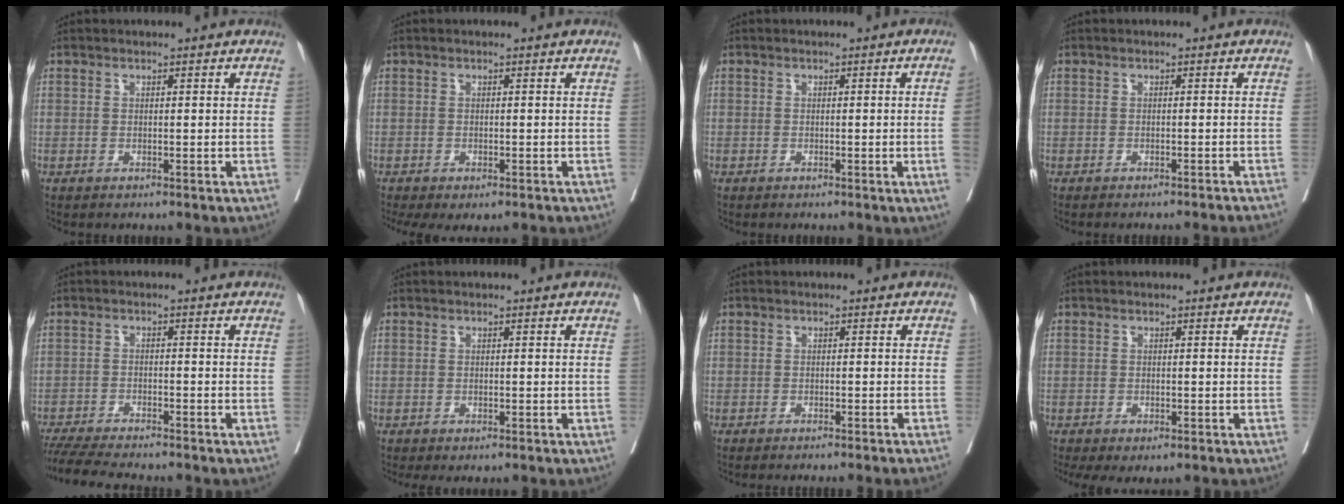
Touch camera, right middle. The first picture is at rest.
{"total": 5.6, "force": [-4.0, 2.4, 3.1], "torque": [-0.049, -0.009, -0.058]}
{"total": 1.8, "force": [-0.2, -0.6, 1.6], "torque": [-0.017, -0.003, 0.000]}
{"total": 6.2, "force": [-5.8, -1.0, 2.1], "torque": [-0.010, -0.014, -0.069]}
{"total": 10.5, "force": [-9.5, 0.7, 4.6], "torque": [-0.066, -0.016, -0.147]}
{"total": 1.4, "force": [-1.1, 0.6, 0.7], "torque": [-0.006, -0.003, -0.013]}
{"total": 6.4, "force": [-5.8, -1.1, 2.7], "torque": [-0.009, -0.012, -0.074]}
{"total": 5.4, "force": [-3.7, 2.5, 3.0], "torque": [-0.048, -0.011, -0.055]}